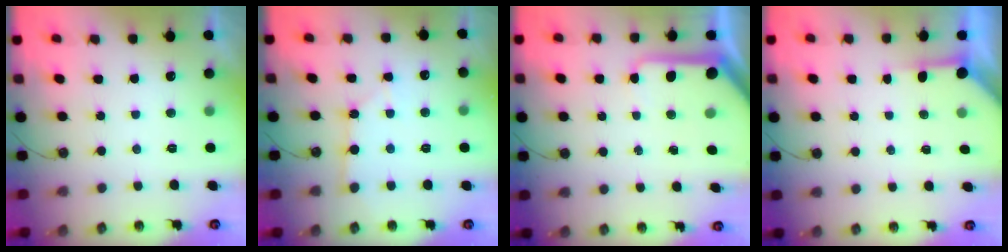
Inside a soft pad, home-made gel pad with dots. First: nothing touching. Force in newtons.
{"total": 2.1, "press": 2.1, "slide": 0.3}
{"total": 9.2, "press": 9.1, "slide": 1.0}
{"total": 3.6, "press": 3.6, "slide": 0.5}